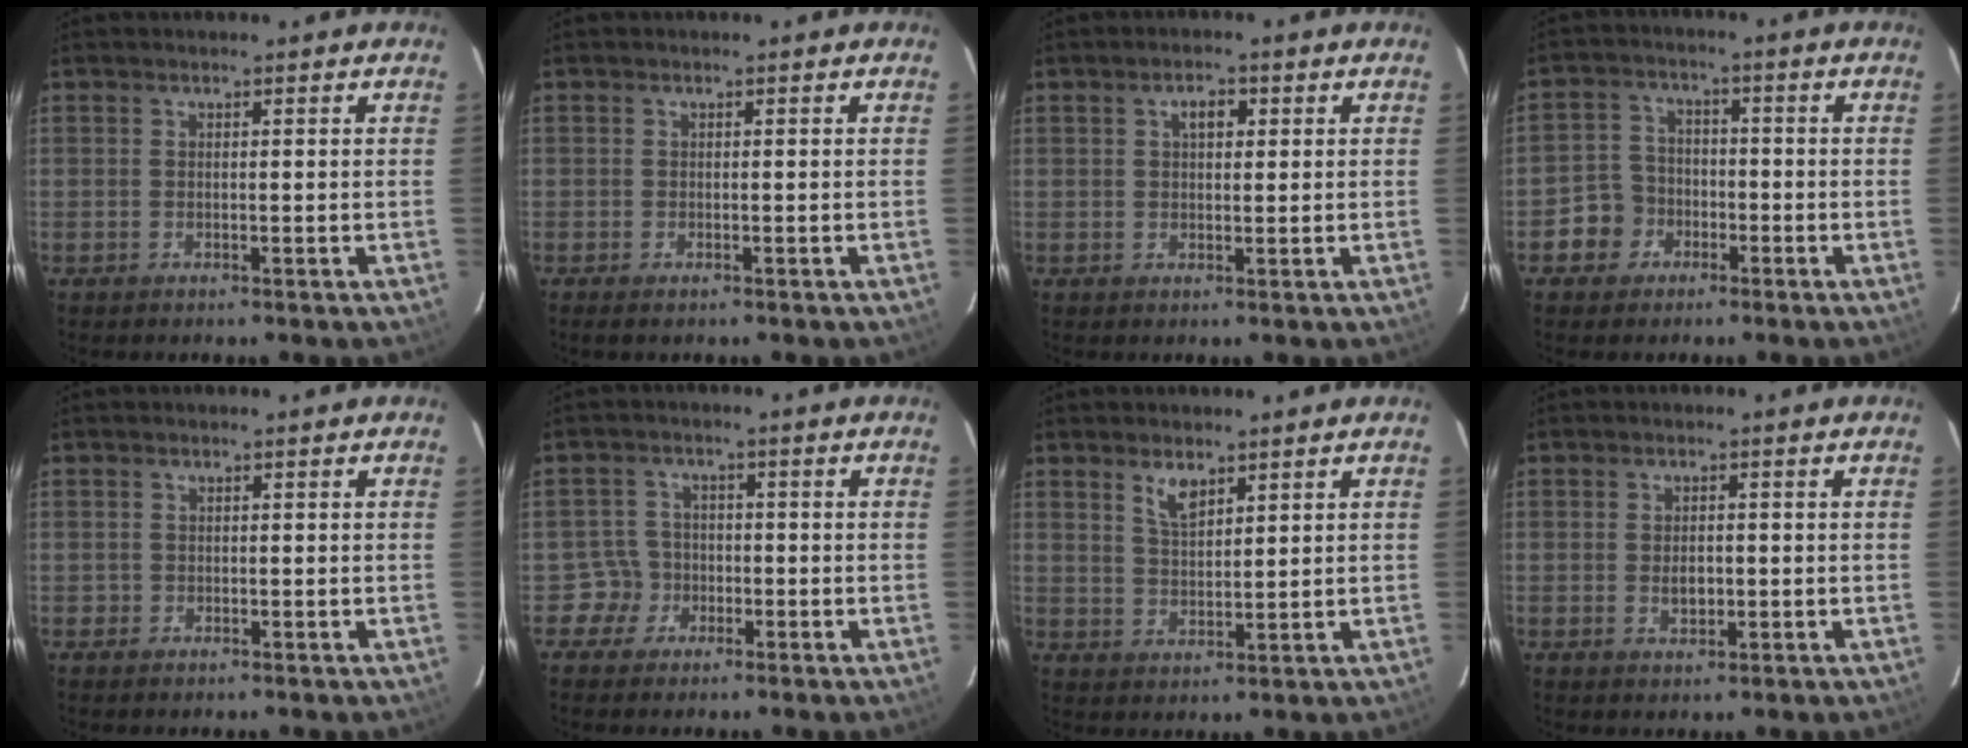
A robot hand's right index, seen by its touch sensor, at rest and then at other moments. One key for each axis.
{"total": 1.1, "fx": -0.8, "fy": 0.4, "fz": 0.6, "tx": -0.012, "ty": -0.005, "tz": -0.014}
{"total": 2.9, "fx": 1.0, "fy": 1.7, "fz": 2.1, "tx": -0.033, "ty": 0.011, "tz": 0.016}
{"total": 5.9, "fx": -2.8, "fy": 5.1, "fz": 0.8, "tx": -0.026, "ty": 0.025, "tz": -0.047}
{"total": 0.9, "fx": -0.4, "fy": 0.8, "fz": 0.0, "tx": 0.001, "ty": 0.004, "tz": -0.005}
{"total": 4.0, "fx": -1.7, "fy": 3.6, "fz": -0.4, "tx": 0.012, "ty": 0.019, "tz": -0.031}
{"total": 4.3, "fx": 2.8, "fy": 1.8, "fz": 2.7, "tx": -0.050, "ty": -0.001, "tz": 0.055}
{"total": 2.7, "fx": -0.4, "fy": 1.8, "fz": 2.0, "tx": -0.033, "ty": -0.001, "tz": -0.004}